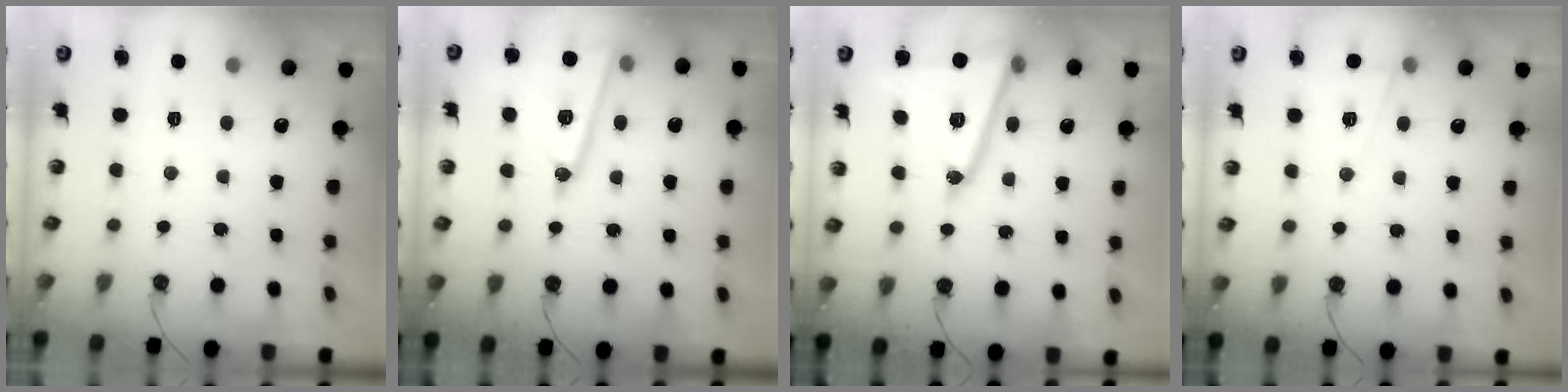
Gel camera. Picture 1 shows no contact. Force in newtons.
{"total": 16.2, "press": 16.1, "slide": 1.3}
{"total": 21.1, "press": 21.0, "slide": 1.8}
{"total": 6.6, "press": 5.1, "slide": 4.2}